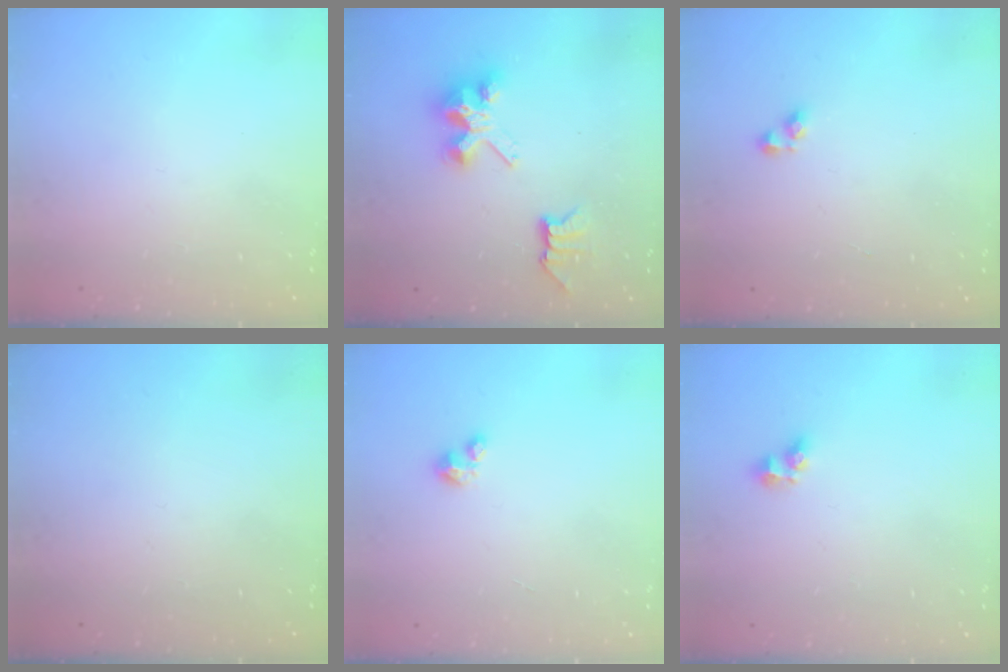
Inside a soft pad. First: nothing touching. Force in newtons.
{"total": 7.6, "press": 7.6, "slide": 0.2}
{"total": 3.2, "press": 3.2, "slide": 0.3}
{"total": 0.0}
{"total": 2.5, "press": 2.5, "slide": 0.3}
{"total": 5.0, "press": 5.0, "slide": 0.4}